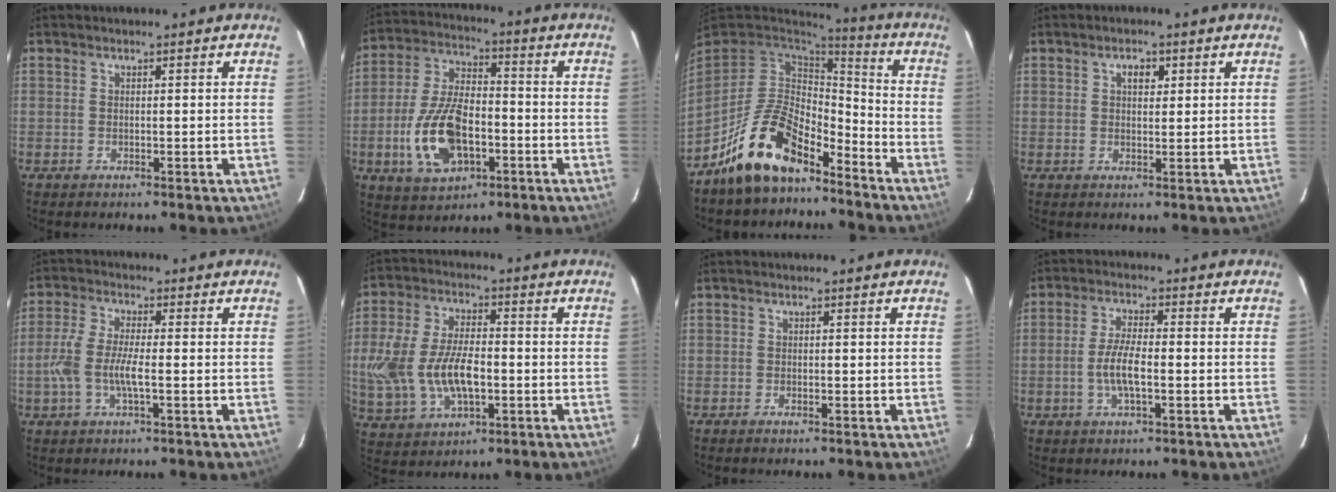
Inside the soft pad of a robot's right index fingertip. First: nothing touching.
{"total": 15.4, "force": [-4.8, 8.2, 12.0], "torque": [-0.256, 0.004, -0.079]}
{"total": 15.1, "force": [-10.4, 7.0, 8.4], "torque": [-0.181, 0.011, -0.180]}
{"total": 2.6, "force": [1.0, 1.6, 1.7], "torque": [-0.025, 0.009, 0.016]}
{"total": 7.2, "force": [-1.7, 1.8, 6.8], "torque": [-0.147, 0.000, -0.034]}
{"total": 15.6, "force": [-2.3, 8.4, 13.0], "torque": [-0.280, -0.001, -0.031]}
{"total": 0.6, "force": [-0.5, 0.2, 0.2], "torque": [-0.006, -0.001, -0.011]}
{"total": 5.8, "force": [-1.5, 1.5, 5.4], "torque": [-0.110, -0.001, -0.029]}